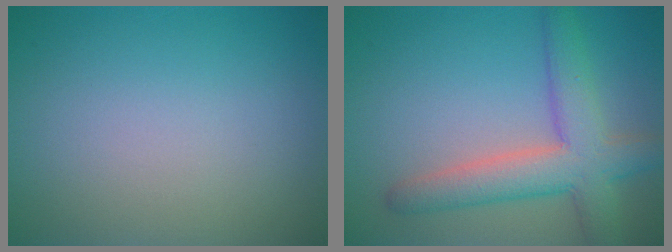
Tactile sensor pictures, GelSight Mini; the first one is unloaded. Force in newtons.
{"total": 6.0, "press": 6.0, "slide": 0.4}